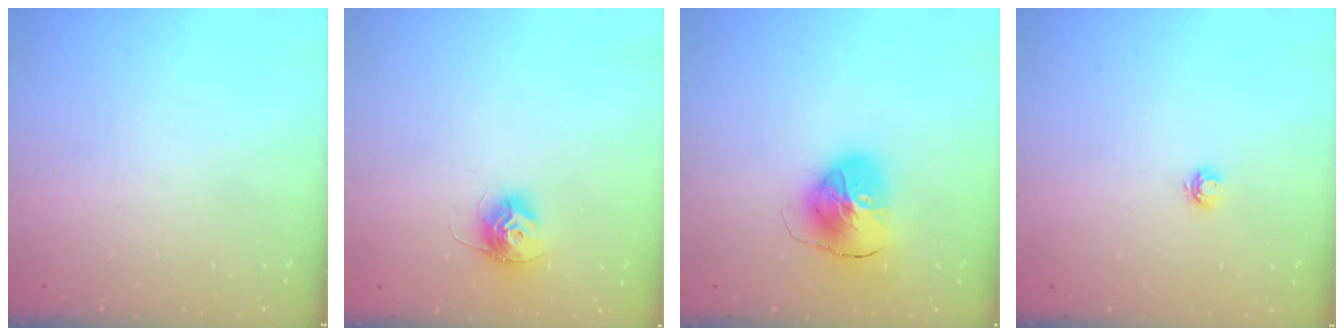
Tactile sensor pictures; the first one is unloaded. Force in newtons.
{"total": 11.2, "press": 11.2, "slide": 0.7}
{"total": 11.3, "press": 11.2, "slide": 1.4}
{"total": 3.9, "press": 3.9, "slide": 0.5}